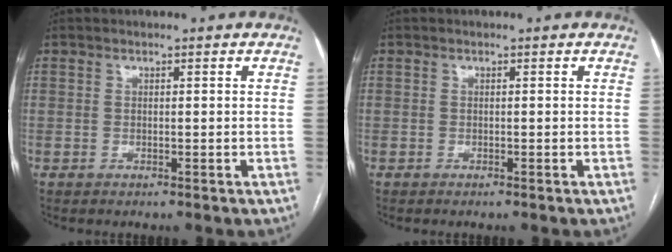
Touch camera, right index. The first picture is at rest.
{"total": 0.0}